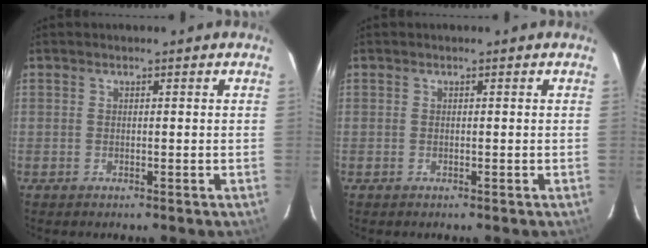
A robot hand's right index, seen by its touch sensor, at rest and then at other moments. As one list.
[{"total": 0.0}]